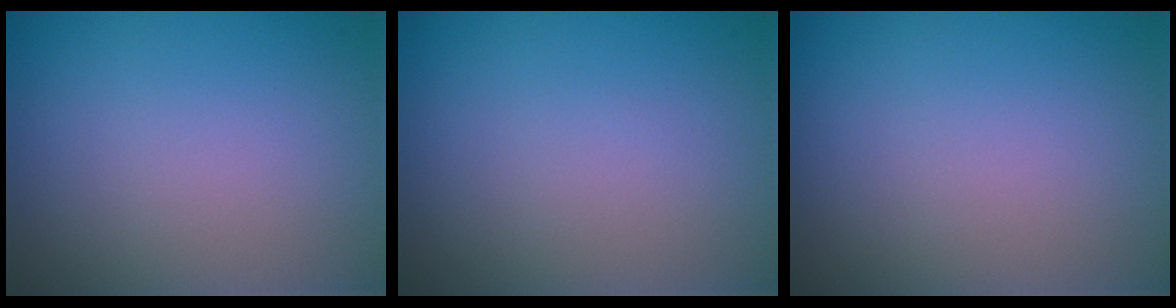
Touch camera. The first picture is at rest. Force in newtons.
{"total": 0.0}
{"total": 0.0}